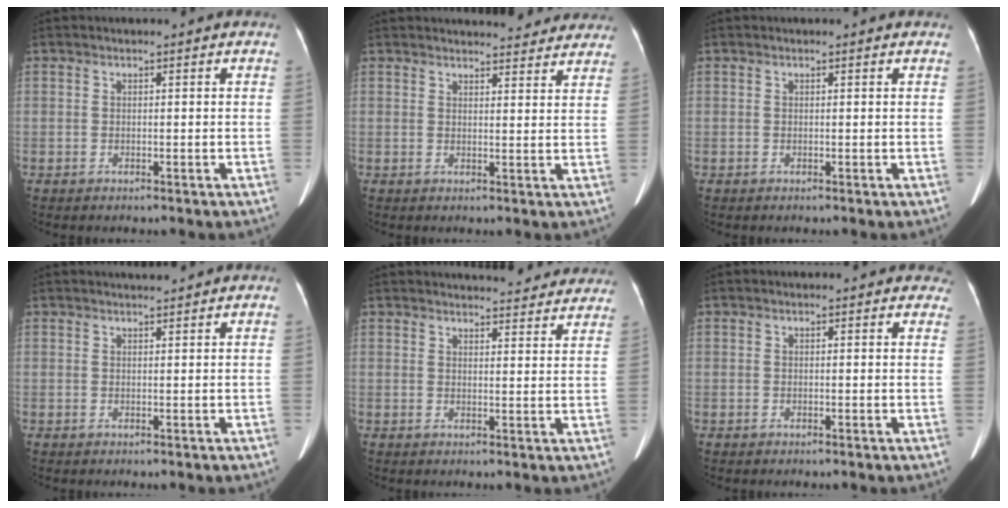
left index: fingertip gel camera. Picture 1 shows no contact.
{"total": 10.7, "force": [10.1, 2.4, 2.6], "torque": [-0.011, 0.004, 0.103]}
{"total": 0.0}
{"total": 0.9, "force": [0.8, -0.1, 0.3], "torque": [-0.003, 0.005, 0.017]}
{"total": 13.8, "force": [13.1, 2.9, 3.4], "torque": [-0.019, 0.005, 0.141]}
{"total": 1.6, "force": [1.3, 0.9, 0.3], "torque": [0.010, -0.003, -0.003]}